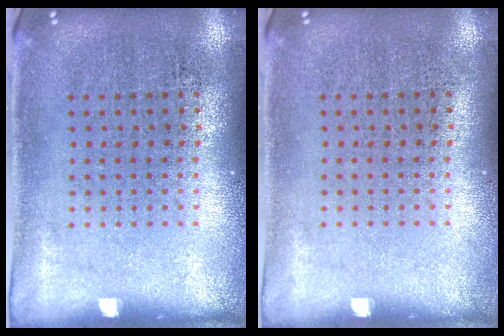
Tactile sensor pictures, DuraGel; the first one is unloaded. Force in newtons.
{"total": 0.0}